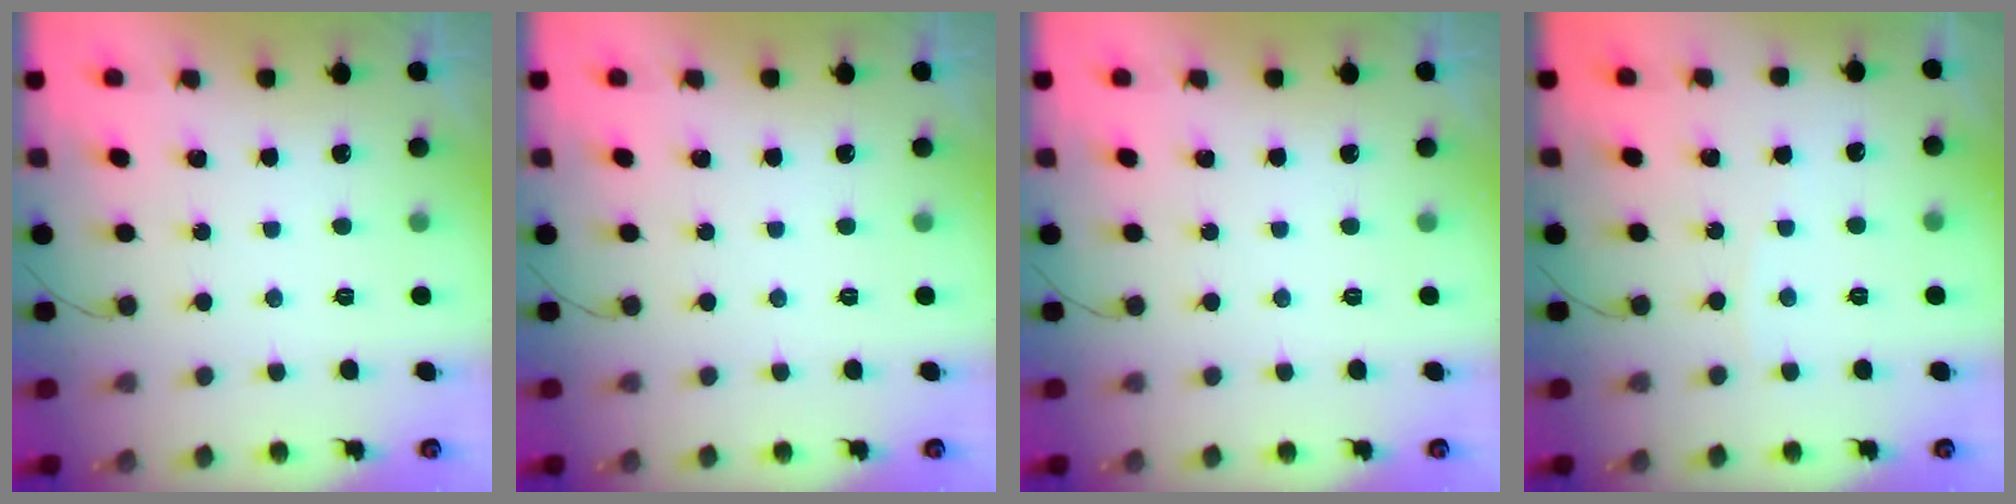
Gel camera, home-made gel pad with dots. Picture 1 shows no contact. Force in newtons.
{"total": 0.0}
{"total": 0.0}
{"total": 3.1, "press": 3.0, "slide": 0.4}